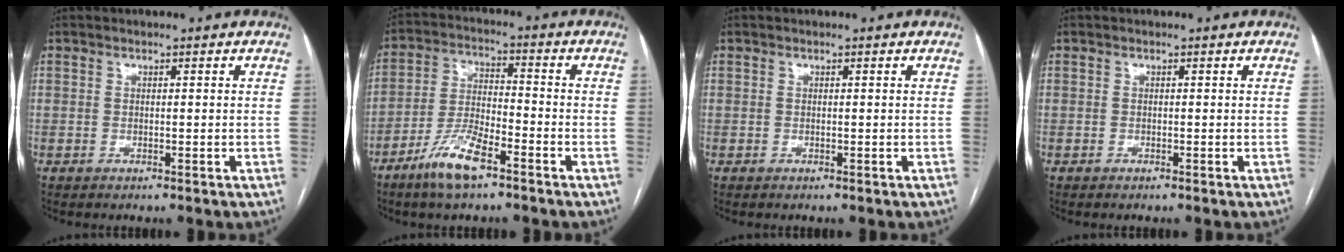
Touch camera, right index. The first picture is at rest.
{"total": 8.9, "force": [-5.8, 1.9, 6.5], "torque": [-0.137, -0.008, -0.113]}
{"total": 0.0}
{"total": 0.0}